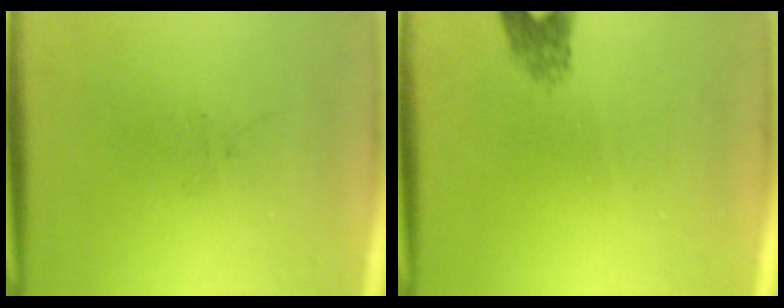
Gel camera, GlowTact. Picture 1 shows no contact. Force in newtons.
{"total": 2.1}